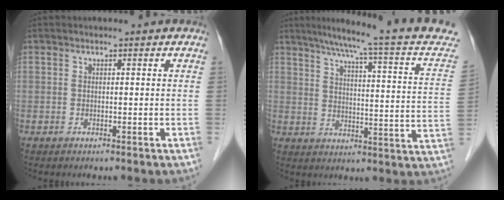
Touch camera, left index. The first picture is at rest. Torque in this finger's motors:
{"motor_torque": [-0.05, -1.15, 0.02, 0.01]}